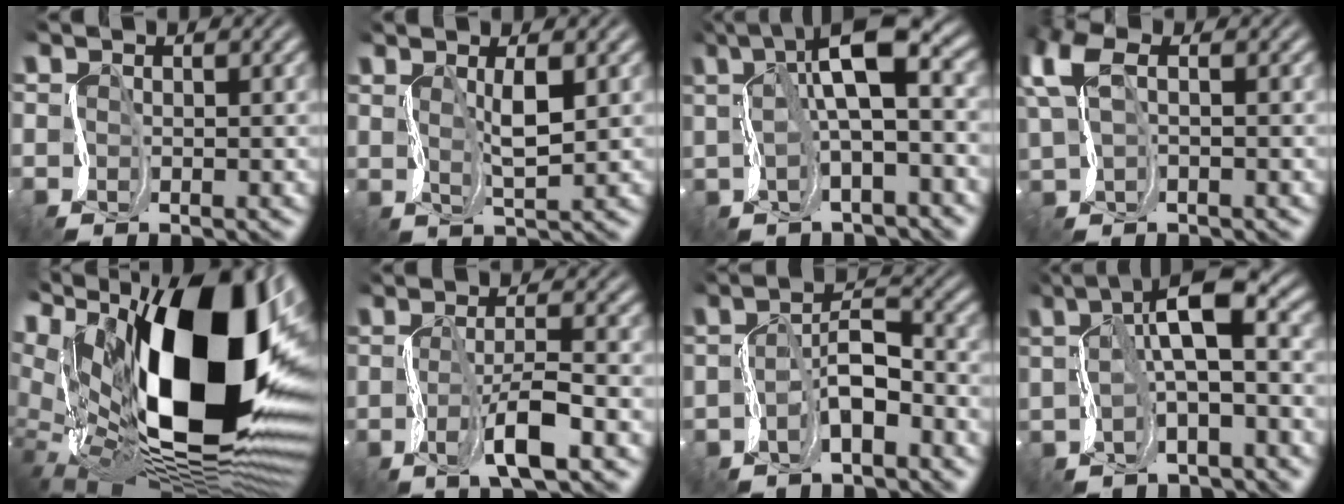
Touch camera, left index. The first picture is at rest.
{"total": 2.4, "force": [2.1, -0.5, 0.9], "torque": [-0.030, 0.013, 0.035]}
{"total": 7.3, "force": [3.1, 1.6, 6.5], "torque": [-0.098, 0.041, 0.035]}
{"total": 4.2, "force": [2.2, 1.5, 3.2], "torque": [-0.088, 0.018, 0.036]}
{"total": 18.9, "force": [5.5, 9.5, 15.4], "torque": [-0.261, 0.001, 0.094]}
{"total": 3.7, "force": [-1.0, 0.5, 3.5], "torque": [-0.074, 0.016, -0.029]}
{"total": 1.5, "force": [-0.3, 0.4, 1.4], "torque": [-0.033, 0.023, -0.020]}
{"total": 6.0, "force": [2.3, 1.2, 5.4], "torque": [-0.081, 0.041, 0.021]}